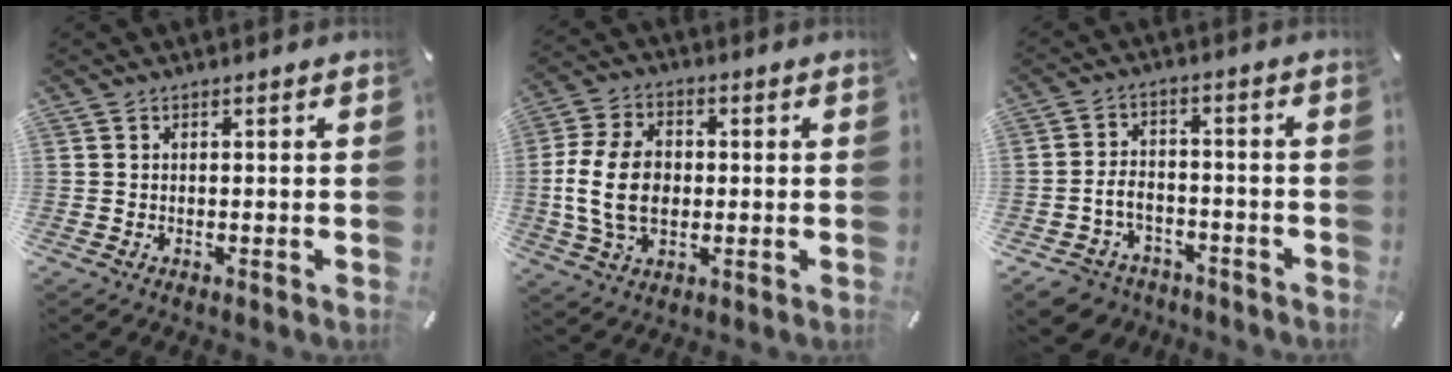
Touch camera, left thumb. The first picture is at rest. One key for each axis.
{"total": 12.7, "fx": -0.5, "fy": 9.2, "fz": 8.7, "tx": -0.200, "ty": 0.012, "tz": -0.005}
{"total": 7.1, "fx": -3.2, "fy": 5.7, "fz": 2.8, "tx": -0.068, "ty": 0.021, "tz": -0.059}